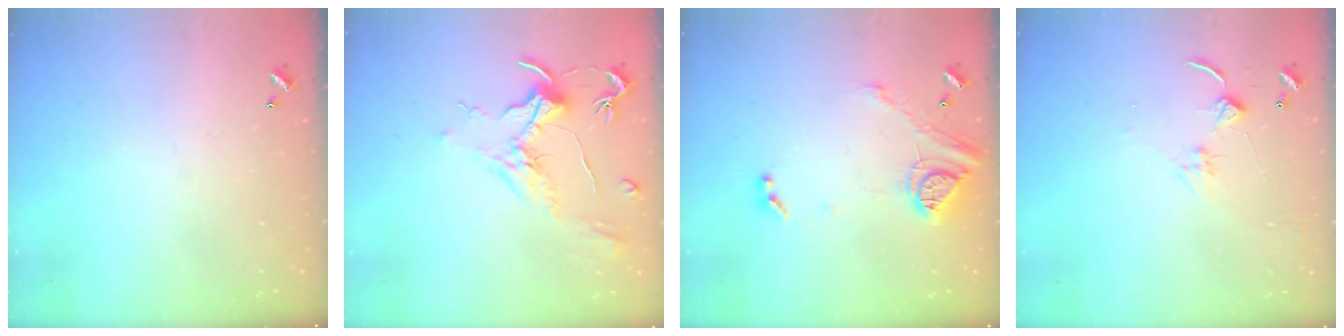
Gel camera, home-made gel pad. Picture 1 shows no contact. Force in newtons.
{"total": 1.9, "press": 1.7, "slide": 0.9}
{"total": 14.1, "press": 14.0, "slide": 1.6}
{"total": 2.4, "press": 2.3, "slide": 0.4}